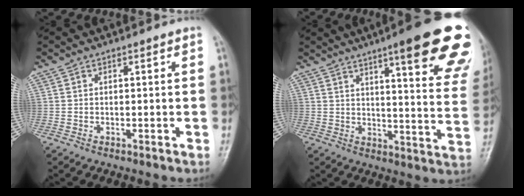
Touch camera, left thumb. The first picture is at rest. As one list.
[{"total": 23.2, "force": [14.0, 4.2, 18.0], "torque": [-0.198, -0.046, 0.169]}]